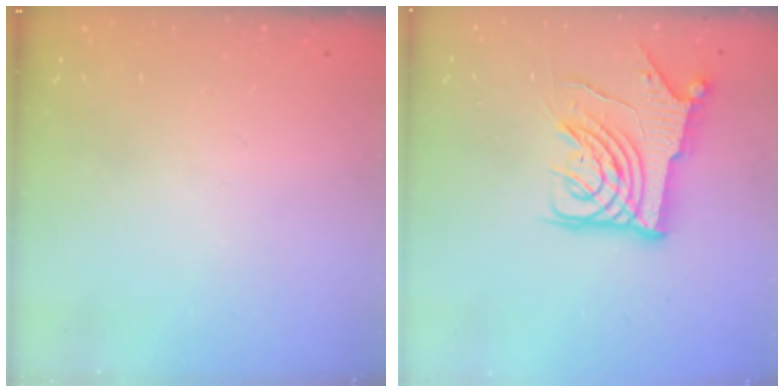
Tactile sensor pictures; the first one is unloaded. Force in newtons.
{"total": 12.6, "press": 12.6, "slide": 1.4}